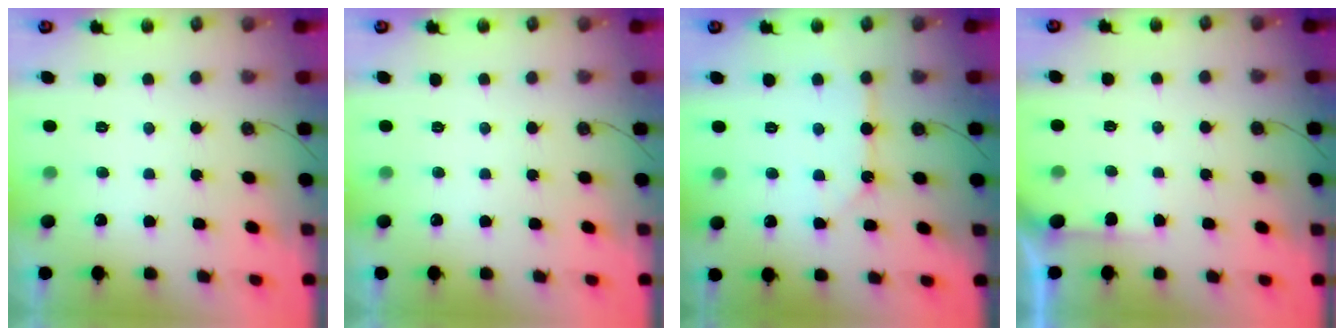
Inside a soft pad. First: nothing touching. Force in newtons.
{"total": 0.0}
{"total": 9.0, "press": 9.0, "slide": 0.9}
{"total": 2.9, "press": 2.9, "slide": 0.3}